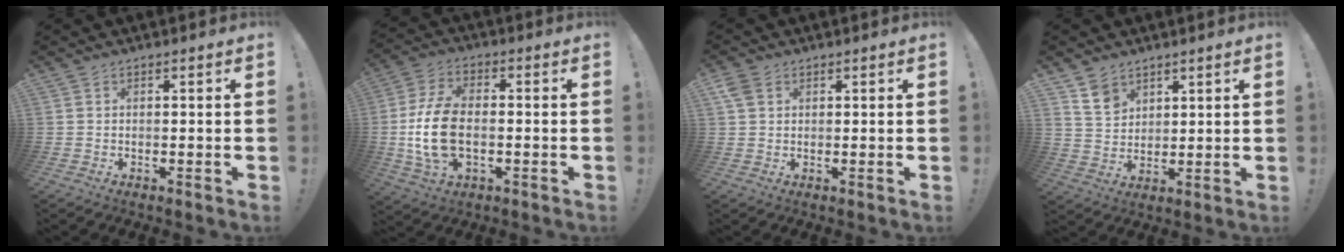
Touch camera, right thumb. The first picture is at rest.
{"total": 14.3, "force": [-1.7, 8.6, 11.3], "torque": [-0.227, -0.004, -0.029]}
{"total": 3.7, "force": [1.7, 2.7, 1.9], "torque": [-0.038, 0.003, 0.035]}
{"total": 7.6, "force": [5.1, 5.2, 2.0], "torque": [-0.025, -0.033, 0.100]}